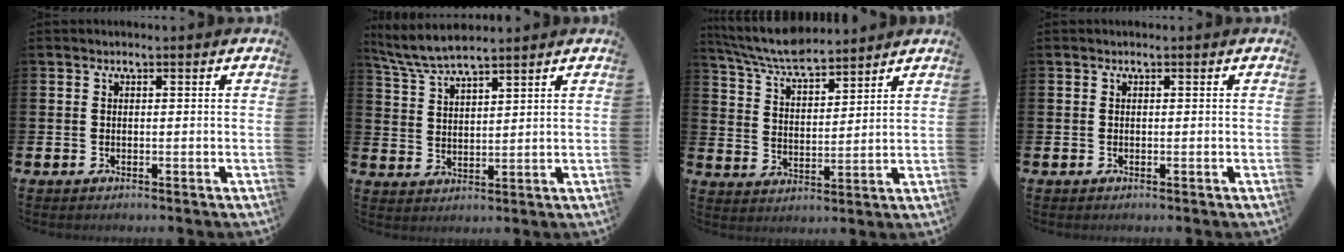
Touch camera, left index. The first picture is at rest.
{"total": 5.9, "force": [5.6, 0.5, 1.9], "torque": [-0.059, -0.018, 0.103]}
{"total": 6.9, "force": [6.5, 1.0, 1.9], "torque": [-0.067, -0.032, 0.118]}
{"total": 0.0}